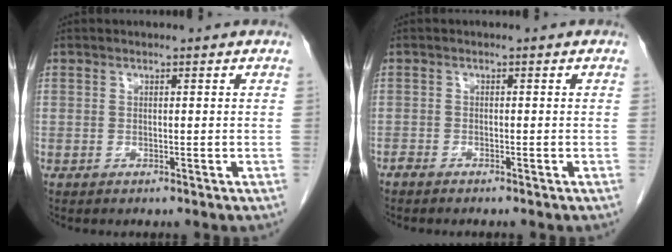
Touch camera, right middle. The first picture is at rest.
{"total": 1.1, "force": [-1.1, 0.1, 0.3], "torque": [-0.009, -0.001, -0.020]}